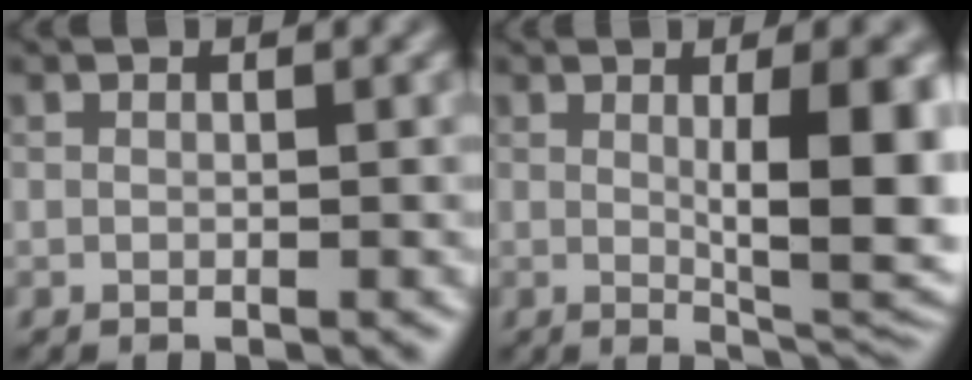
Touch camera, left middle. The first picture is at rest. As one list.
[{"total": 8.1, "force": [0.8, 2.0, 7.8], "torque": [-0.104, -0.009, 0.019]}]